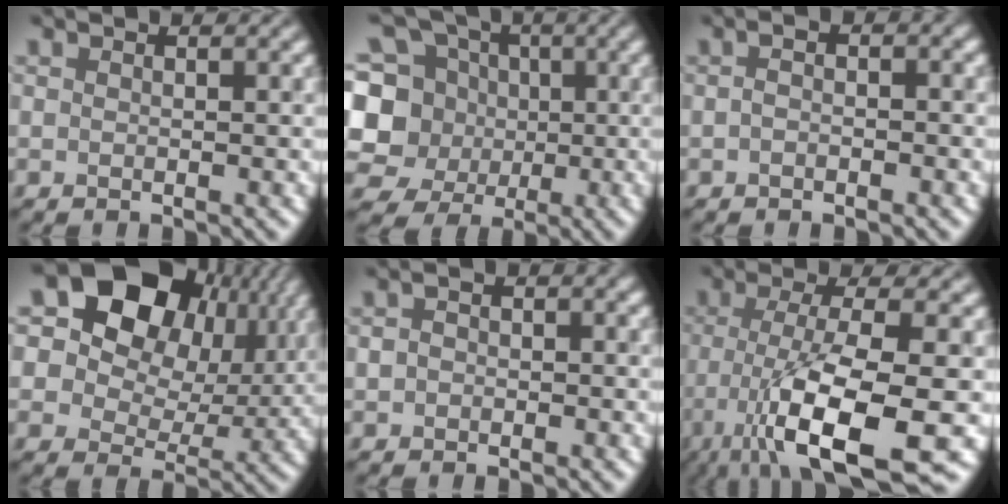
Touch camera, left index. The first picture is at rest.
{"total": 10.1, "force": [0.5, 9.1, 4.3], "torque": [-0.132, 0.030, -0.015]}
{"total": 1.3, "force": [-0.3, 0.5, 1.2], "torque": [-0.024, 0.000, -0.012]}
{"total": 16.8, "force": [7.3, 11.8, 9.4], "torque": [-0.175, 0.069, 0.109]}
{"total": 1.7, "force": [0.1, 1.2, 1.1], "torque": [-0.018, 0.004, -0.009]}
{"total": 11.2, "force": [-4.5, 2.8, 9.8], "torque": [-0.167, -0.013, -0.081]}